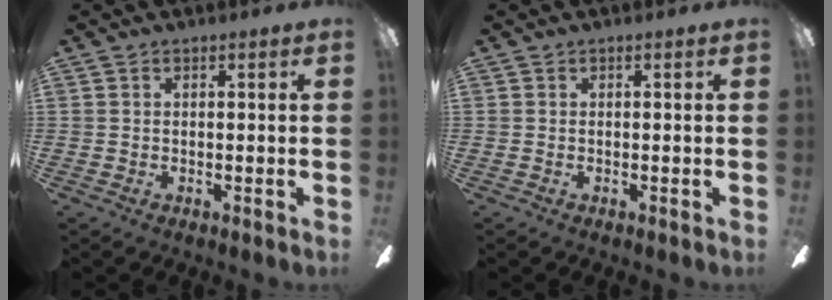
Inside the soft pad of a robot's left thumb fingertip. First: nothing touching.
{"total": 0.0}